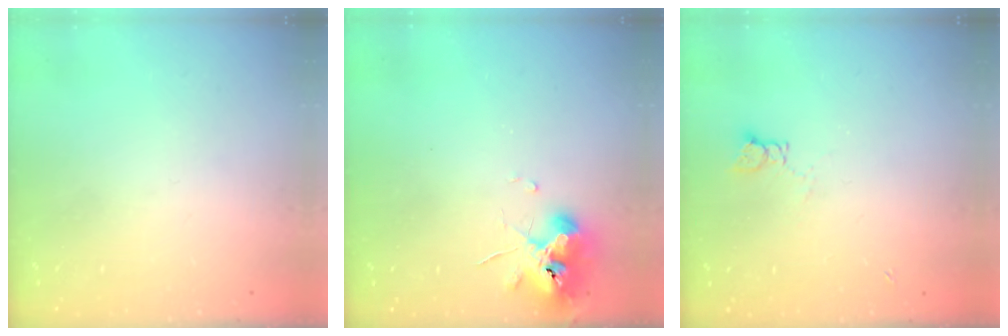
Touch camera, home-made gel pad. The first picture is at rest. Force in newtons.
{"total": 10.0, "press": 9.9, "slide": 1.4}
{"total": 3.7, "press": 3.7, "slide": 0.4}